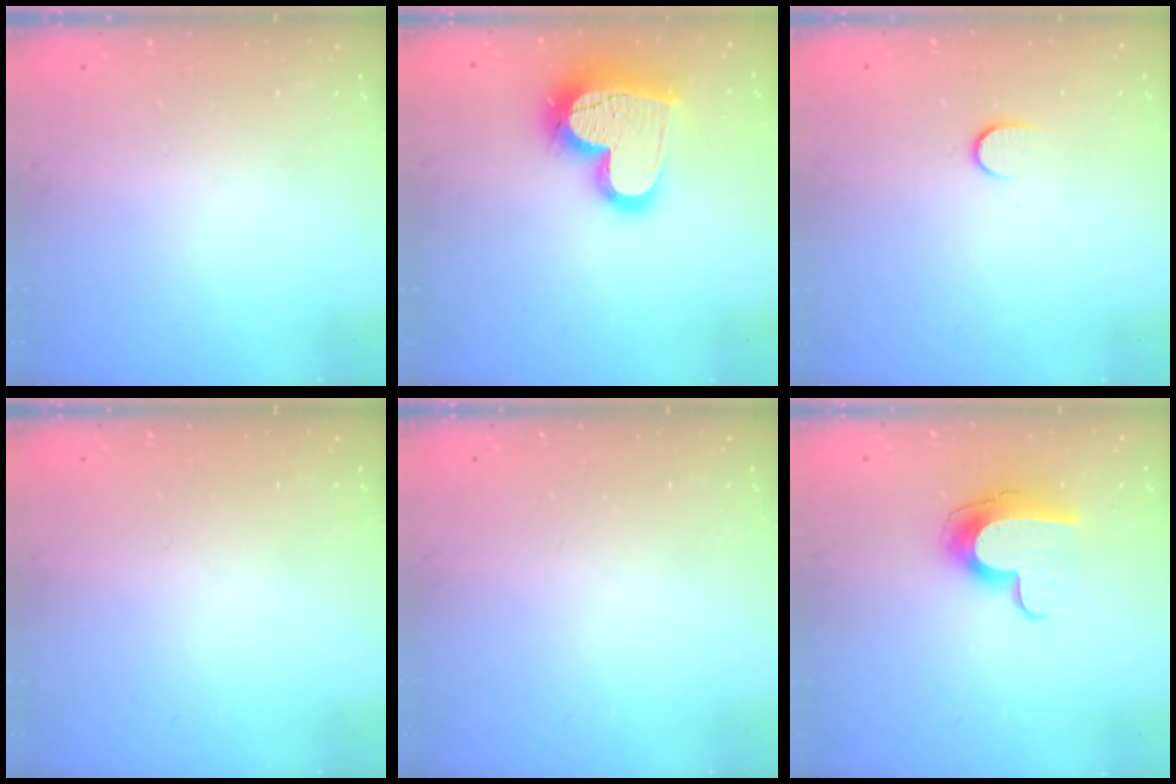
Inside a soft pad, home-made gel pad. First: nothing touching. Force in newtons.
{"total": 20.2, "press": 20.1, "slide": 1.6}
{"total": 5.2, "press": 5.2, "slide": 0.5}
{"total": 0.0}
{"total": 0.0}
{"total": 10.5, "press": 10.5, "slide": 0.3}